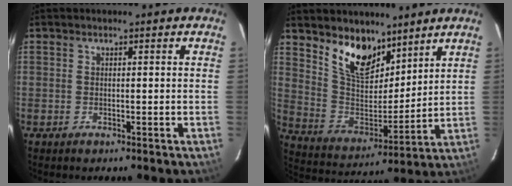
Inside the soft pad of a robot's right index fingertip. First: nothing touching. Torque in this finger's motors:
{"motor_torque": [0.15, 0.33, 0.09, 0.08]}